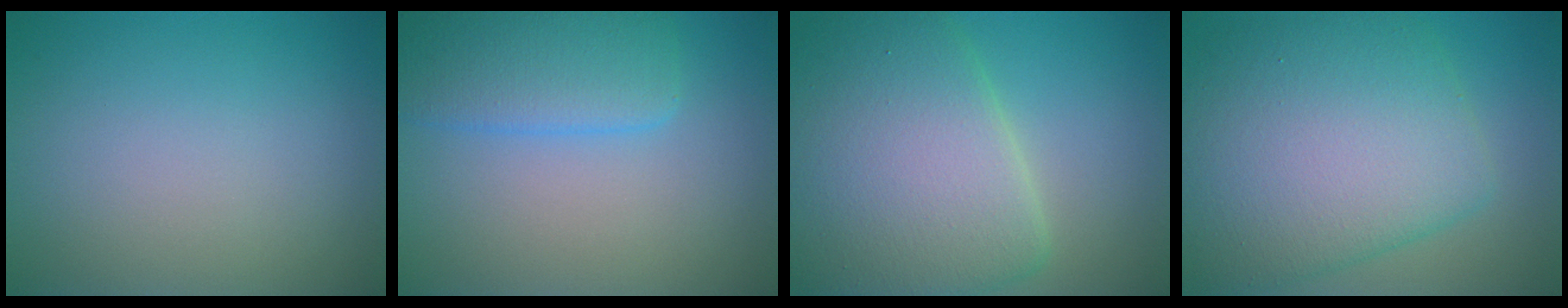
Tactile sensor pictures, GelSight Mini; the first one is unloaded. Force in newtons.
{"total": 4.8, "press": 4.8, "slide": 0.2}
{"total": 10.8, "press": 10.8, "slide": 0.4}
{"total": 10.3, "press": 10.3, "slide": 0.2}